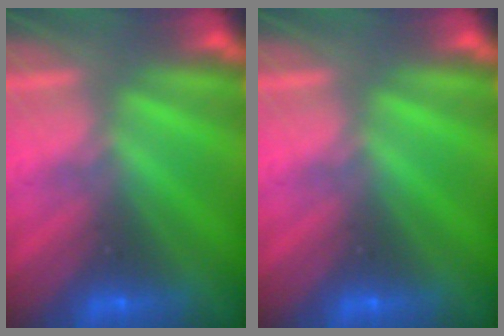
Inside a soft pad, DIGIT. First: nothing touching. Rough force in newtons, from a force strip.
{"total": 0.0}